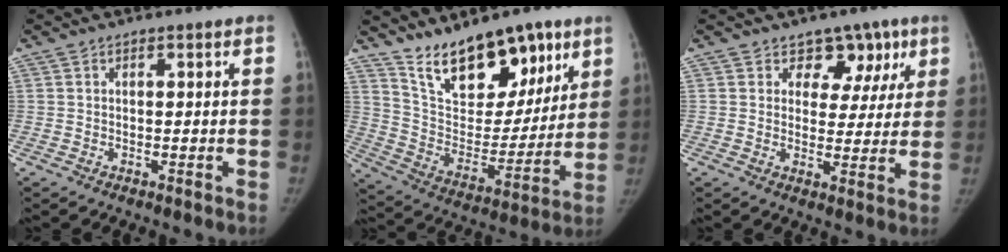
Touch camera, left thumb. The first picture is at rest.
{"total": 18.5, "force": [12.9, 9.2, 9.5], "torque": [-0.091, -0.074, 0.225]}
{"total": 7.5, "force": [4.4, 5.7, 2.0], "torque": [0.027, -0.012, 0.054]}